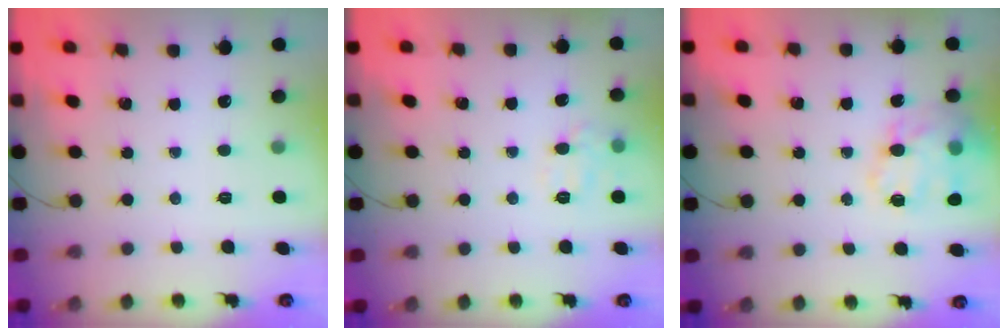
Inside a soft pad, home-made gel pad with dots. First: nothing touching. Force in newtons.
{"total": 7.2, "press": 7.1, "slide": 1.1}
{"total": 18.7, "press": 18.4, "slide": 3.2}